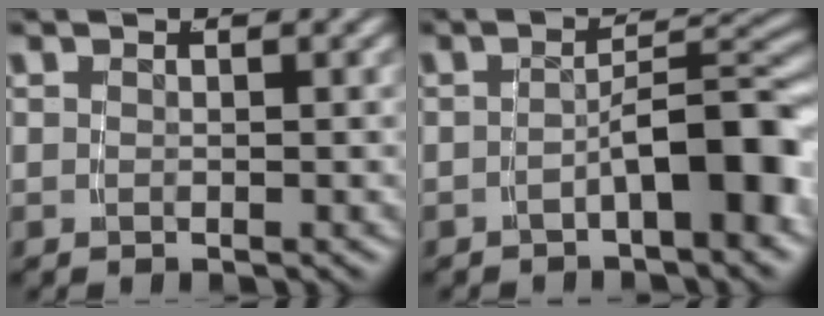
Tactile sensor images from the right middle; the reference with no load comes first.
{"total": 5.9, "force": [-3.2, 1.5, 4.8], "torque": [-0.059, 0.000, -0.045]}